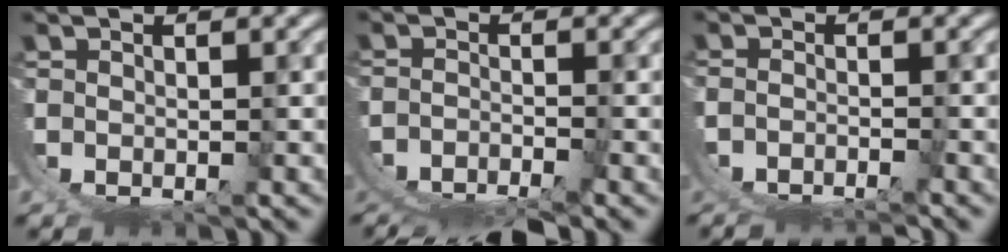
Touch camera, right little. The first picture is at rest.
{"total": 6.4, "force": [-4.5, 3.1, 3.3], "torque": [-0.069, -0.032, -0.064]}
{"total": 5.5, "force": [-4.4, 2.7, 2.0], "torque": [-0.045, -0.020, -0.066]}